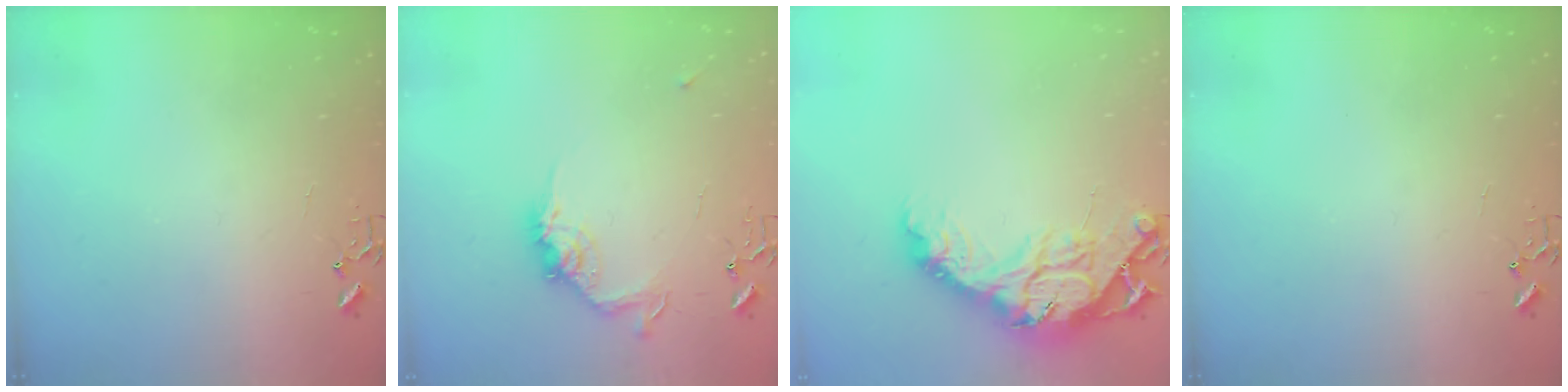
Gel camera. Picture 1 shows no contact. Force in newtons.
{"total": 10.9, "press": 10.9, "slide": 0.5}
{"total": 18.3, "press": 18.3, "slide": 1.4}
{"total": 0.0}